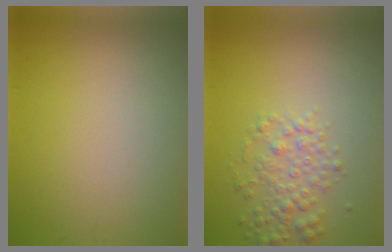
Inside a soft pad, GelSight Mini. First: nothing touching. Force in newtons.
{"total": 2.7, "press": 2.7, "slide": 0.1}